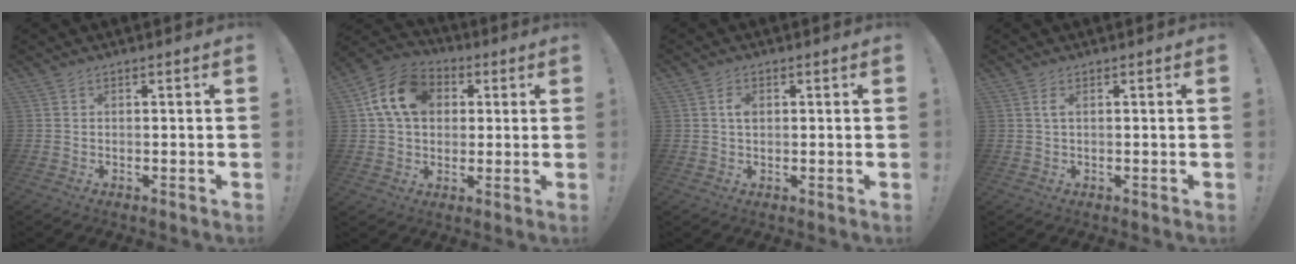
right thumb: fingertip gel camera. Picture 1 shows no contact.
{"total": 15.2, "force": [4.3, 11.6, 8.8], "torque": [-0.144, 0.003, 0.088]}
{"total": 2.7, "force": [0.5, 1.8, 2.0], "torque": [-0.028, 0.002, 0.006]}
{"total": 1.5, "force": [0.4, 0.2, 1.4], "torque": [-0.033, 0.003, 0.007]}